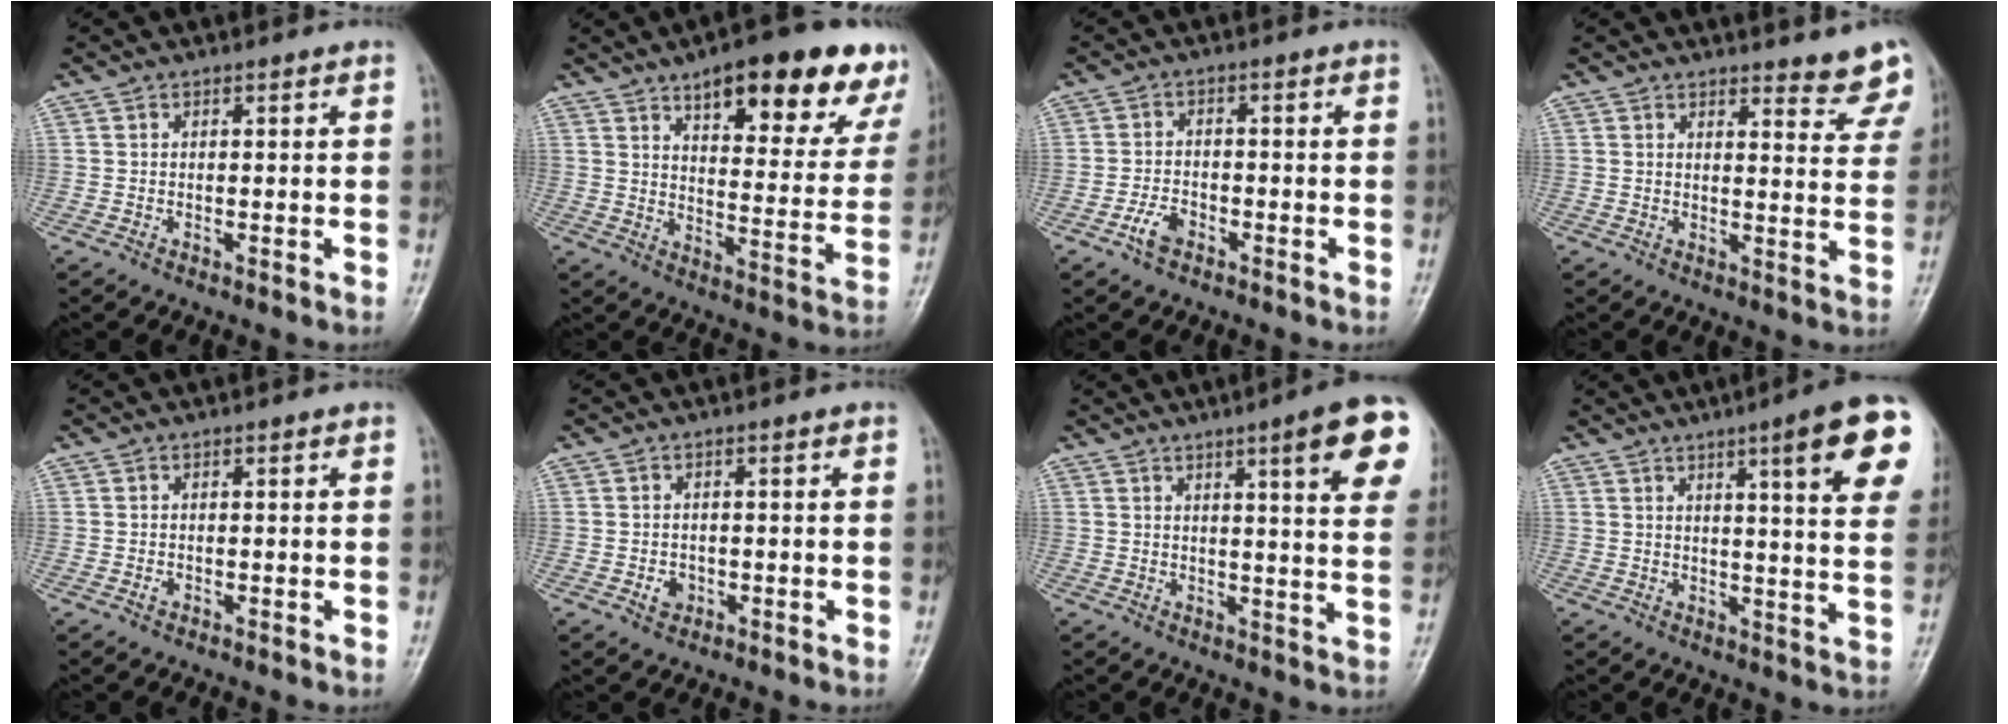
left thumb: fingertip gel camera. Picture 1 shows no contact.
{"total": 22.5, "force": [13.8, 7.6, 16.1], "torque": [-0.167, -0.040, 0.183]}
{"total": 3.6, "force": [-2.3, 2.0, 1.9], "torque": [-0.040, 0.013, -0.044]}
{"total": 8.1, "force": [7.4, 1.8, 2.8], "torque": [0.000, -0.049, 0.068]}
{"total": 0.6, "force": [-0.4, 0.5, 0.2], "torque": [-0.005, 0.000, -0.008]}
{"total": 2.3, "force": [-0.9, 1.9, 0.8], "torque": [-0.008, 0.003, -0.011]}
{"total": 14.0, "force": [6.4, 2.1, 12.2], "torque": [-0.134, -0.024, 0.076]}
{"total": 16.1, "force": [7.2, 2.4, 14.2], "torque": [-0.156, -0.026, 0.087]}